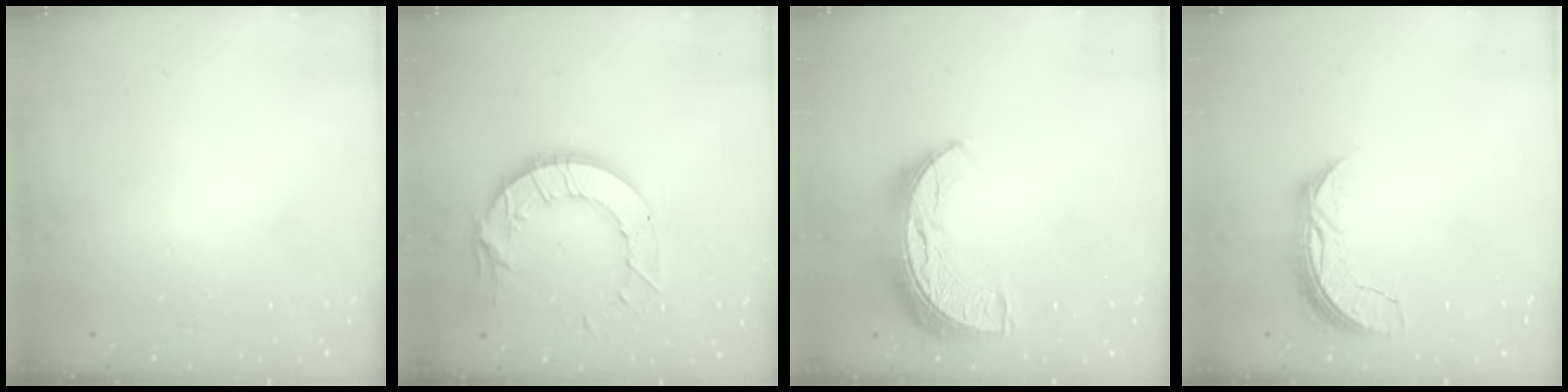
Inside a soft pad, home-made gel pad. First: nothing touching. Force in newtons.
{"total": 12.2, "press": 12.2, "slide": 0.7}
{"total": 14.1, "press": 14.1, "slide": 0.6}
{"total": 7.2, "press": 7.2, "slide": 0.5}